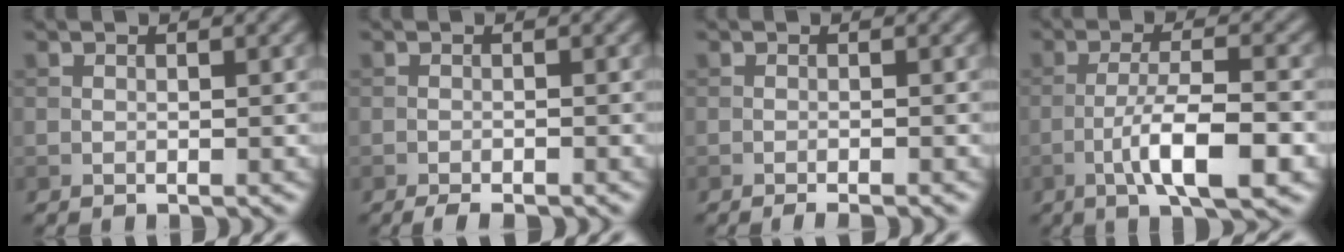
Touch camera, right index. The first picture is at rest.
{"total": 2.0, "force": [-1.5, 0.3, 1.1], "torque": [-0.019, 0.000, -0.026]}
{"total": 1.8, "force": [-1.1, 0.3, 1.4], "torque": [-0.013, 0.001, -0.020]}
{"total": 6.9, "force": [-2.7, 1.7, 6.2], "torque": [-0.108, 0.005, -0.048]}